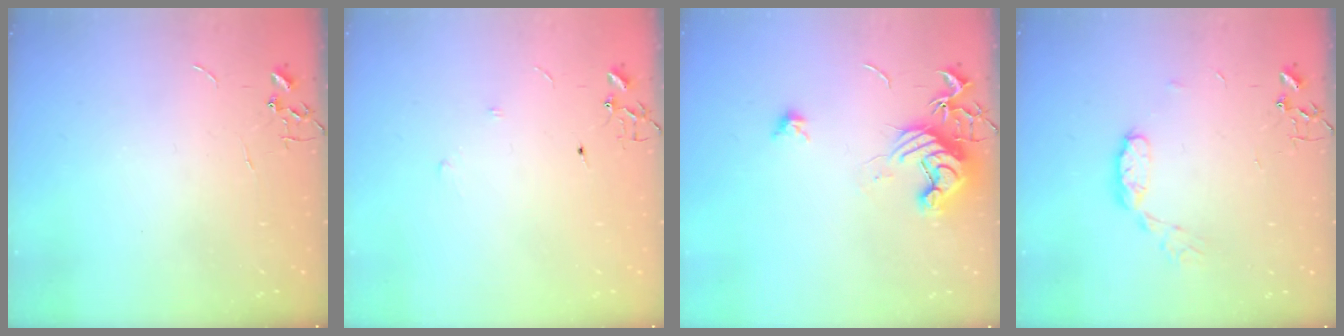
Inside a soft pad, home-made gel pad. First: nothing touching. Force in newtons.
{"total": 5.7, "press": 5.7, "slide": 0.5}
{"total": 13.1, "press": 13.1, "slide": 1.0}
{"total": 7.3, "press": 7.3, "slide": 0.4}